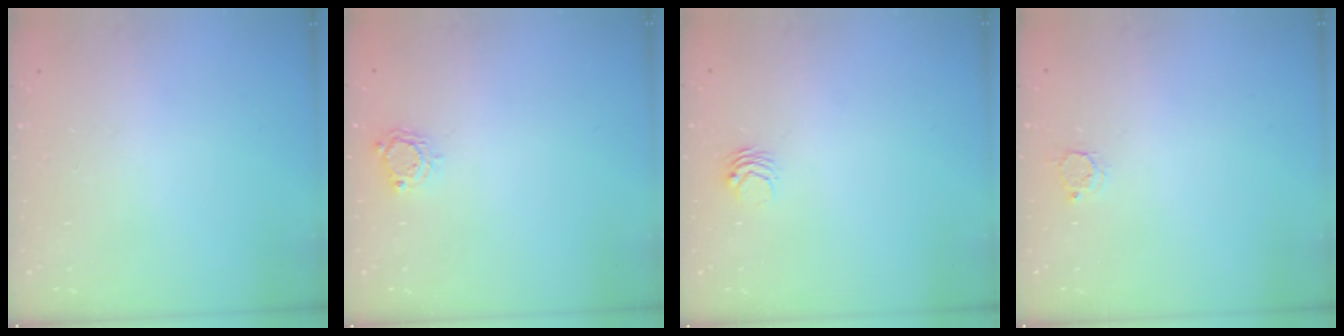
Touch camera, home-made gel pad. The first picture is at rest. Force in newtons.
{"total": 4.9, "press": 4.9, "slide": 0.2}
{"total": 3.5, "press": 3.4, "slide": 0.5}
{"total": 2.7, "press": 2.7, "slide": 0.3}